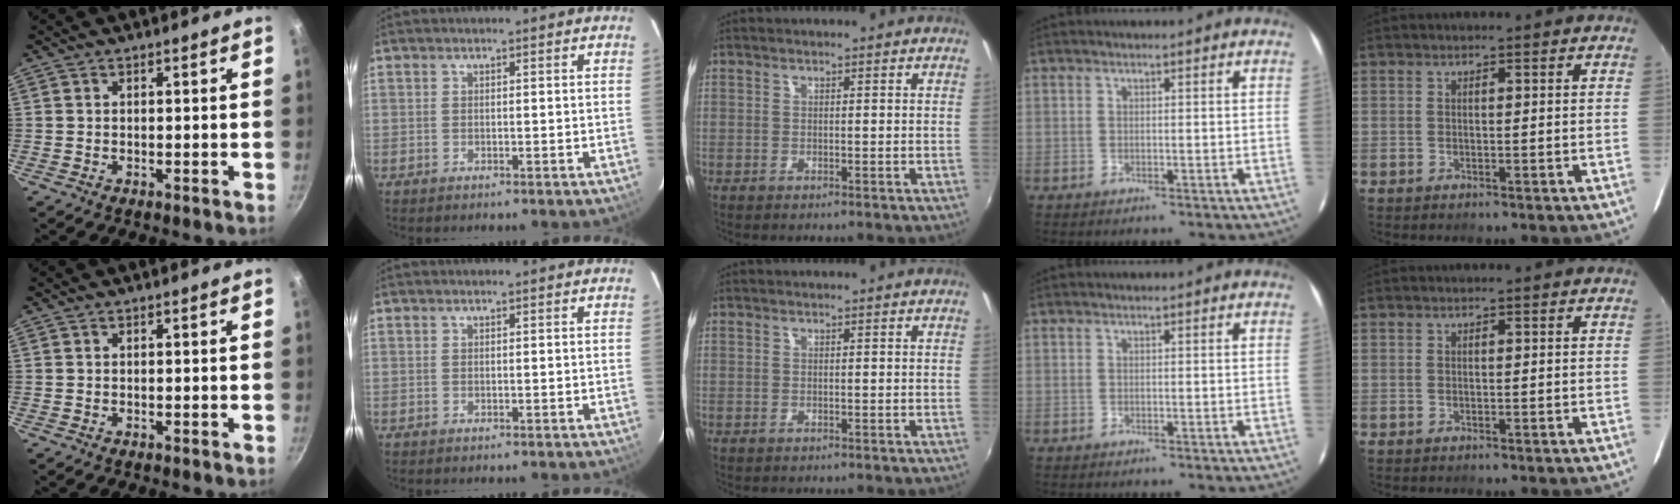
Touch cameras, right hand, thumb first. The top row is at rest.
{}